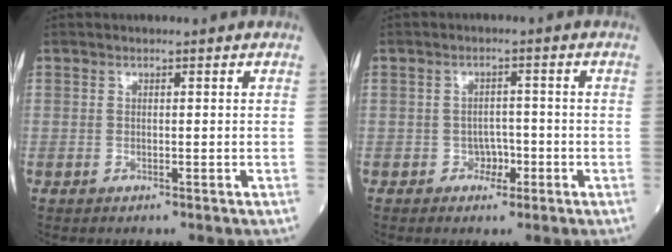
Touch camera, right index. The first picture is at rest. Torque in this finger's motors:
{"motor_torque": [-0.17, 0.07, -0.02, -0.01]}